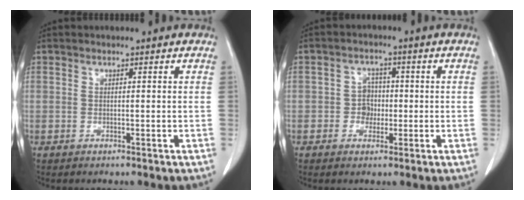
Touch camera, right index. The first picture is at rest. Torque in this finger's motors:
{"motor_torque": [0.28, -0.19, 0.00, 0.02]}